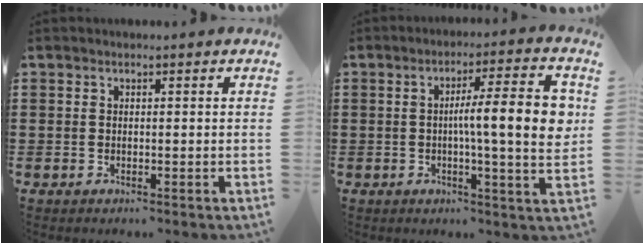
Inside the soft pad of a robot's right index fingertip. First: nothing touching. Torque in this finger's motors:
{"motor_torque": [0.76, -0.49, 0.71, 0.08]}